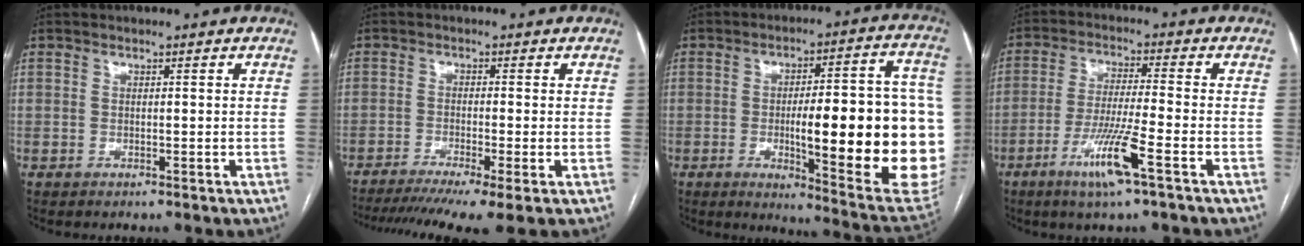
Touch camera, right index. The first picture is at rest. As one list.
[{"total": 10.3, "force": [-7.2, 0.6, 7.4], "torque": [-0.113, -0.013, -0.114]}, {"total": 25.8, "force": [-3.0, 4.5, 25.2], "torque": [-0.251, 0.014, -0.029]}, {"total": 9.2, "force": [-4.5, -0.5, 7.9], "torque": [-0.155, -0.016, -0.086]}]